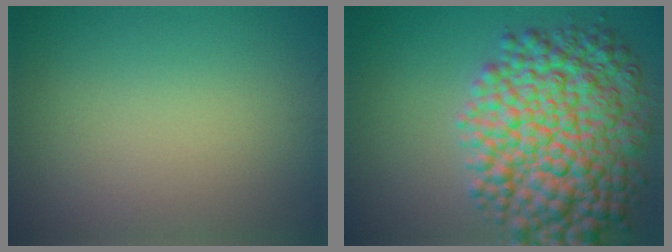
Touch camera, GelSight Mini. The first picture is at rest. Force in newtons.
{"total": 11.3, "press": 11.3, "slide": 0.1}